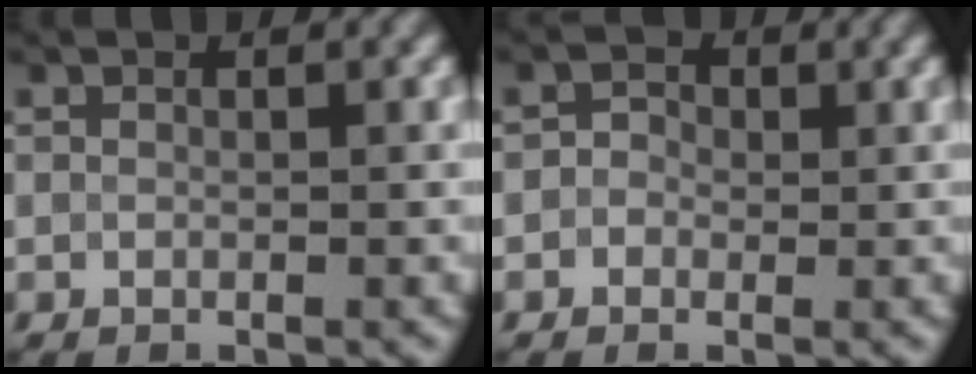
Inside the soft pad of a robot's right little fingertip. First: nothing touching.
{"total": 1.4, "force": [-0.1, 1.3, 0.5], "torque": [0.000, 0.002, -0.013]}